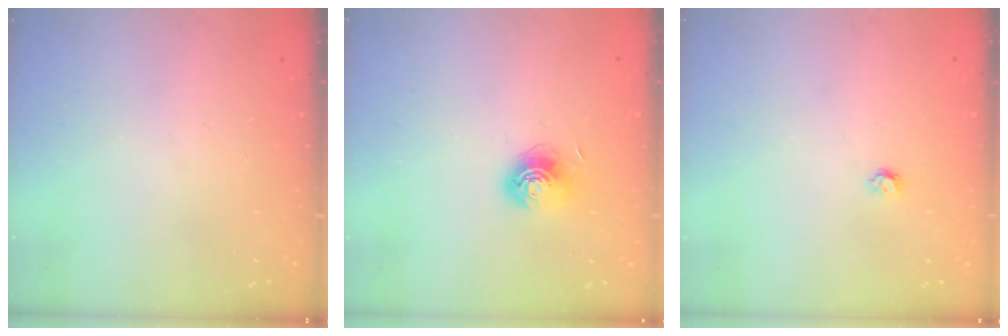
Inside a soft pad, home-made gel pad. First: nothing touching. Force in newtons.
{"total": 7.0, "press": 7.0, "slide": 0.5}
{"total": 3.3, "press": 3.3, "slide": 0.3}